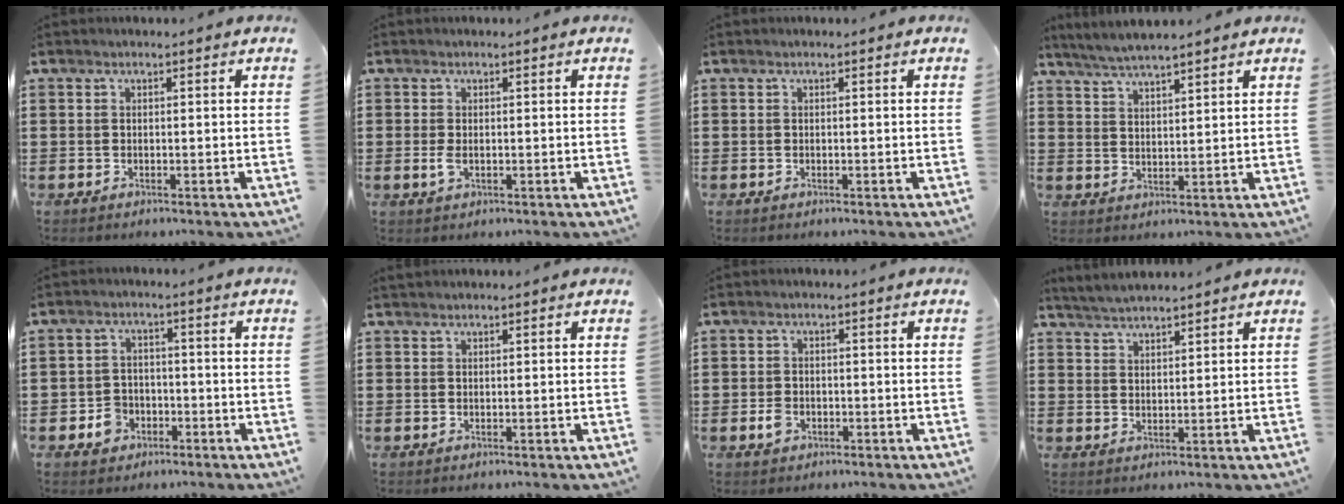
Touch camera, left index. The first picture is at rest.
{"total": 1.9, "force": [-0.1, 0.9, 1.7], "torque": [-0.040, -0.003, -0.005]}
{"total": 0.0}
{"total": 4.0, "force": [3.8, 0.0, 1.4], "torque": [-0.037, -0.009, 0.067]}
{"total": 4.0, "force": [-2.1, 3.1, 1.4], "torque": [-0.038, 0.004, -0.042]}
{"total": 0.6, "force": [0.6, 0.1, 0.2], "torque": [-0.006, 0.000, 0.012]}
{"total": 2.3, "force": [-0.8, 1.7, 1.4], "torque": [-0.035, 0.000, -0.016]}
{"total": 2.9, "force": [2.9, -0.1, 0.2], "torque": [-0.013, -0.005, 0.055]}